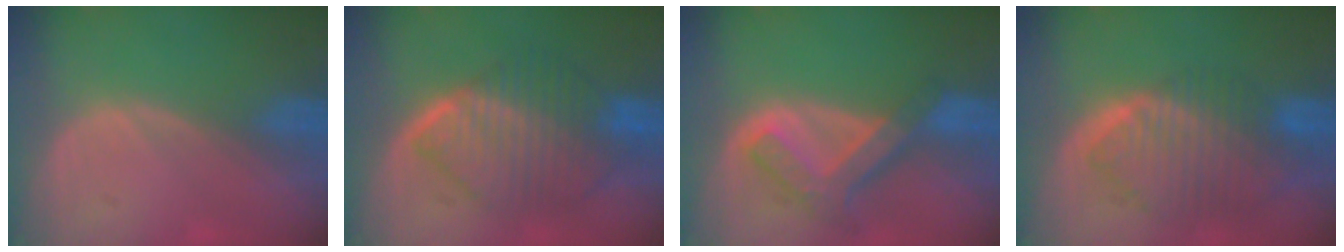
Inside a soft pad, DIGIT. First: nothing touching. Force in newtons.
{"total": 10.1, "press": 10.1, "slide": 1.0}
{"total": 7.6, "press": 6.4, "slide": 4.0}
{"total": 10.0, "press": 8.6, "slide": 5.1}